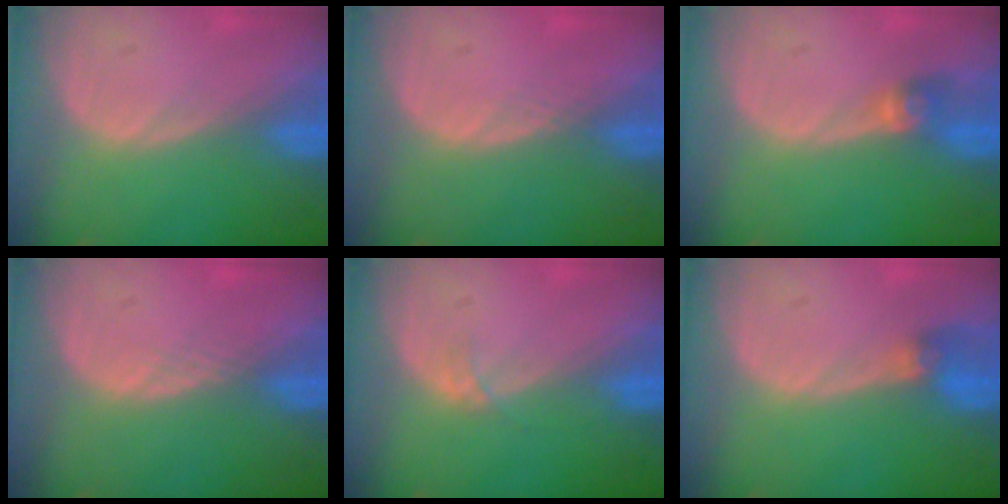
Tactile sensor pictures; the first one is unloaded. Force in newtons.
{"total": 0.7, "press": 0.6, "slide": 0.3}
{"total": 2.6, "press": 2.5, "slide": 0.6}
{"total": 1.0, "press": 0.8, "slide": 0.5}
{"total": 0.9, "press": 0.9, "slide": 0.1}
{"total": 2.8, "press": 2.6, "slide": 1.1}